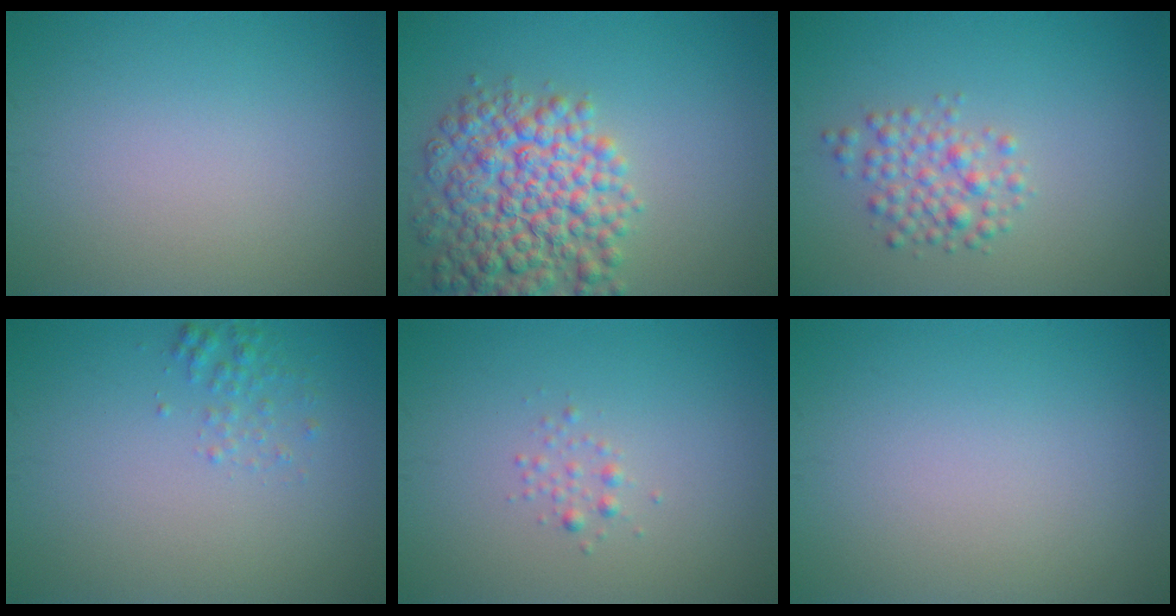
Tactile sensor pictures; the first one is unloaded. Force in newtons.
{"total": 8.4, "press": 8.4, "slide": 0.3}
{"total": 2.7, "press": 2.7, "slide": 0.1}
{"total": 1.3, "press": 1.3, "slide": 0.1}
{"total": 0.9, "press": 0.9, "slide": 0.0}
{"total": 0.0}